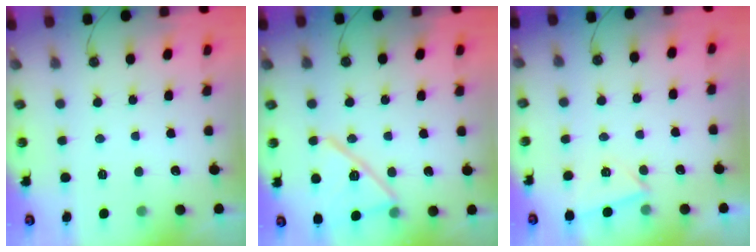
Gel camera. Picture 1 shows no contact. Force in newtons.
{"total": 14.7, "press": 14.7, "slide": 0.5}
{"total": 3.0, "press": 2.5, "slide": 1.7}